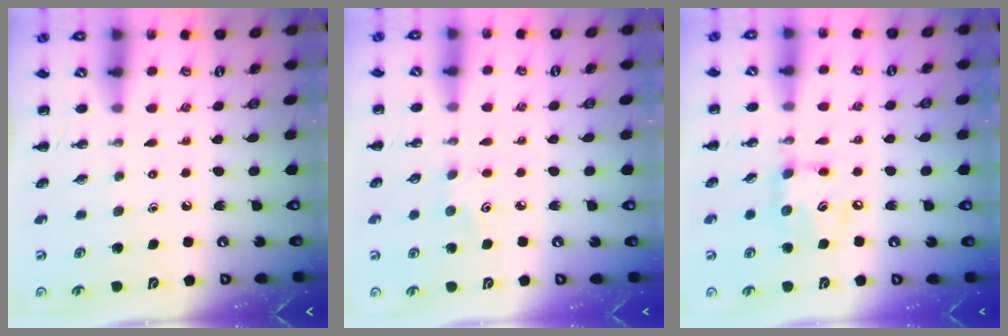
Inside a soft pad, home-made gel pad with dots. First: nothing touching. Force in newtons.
{"total": 2.9, "press": 2.8, "slide": 0.8}
{"total": 7.8, "press": 7.8, "slide": 0.6}